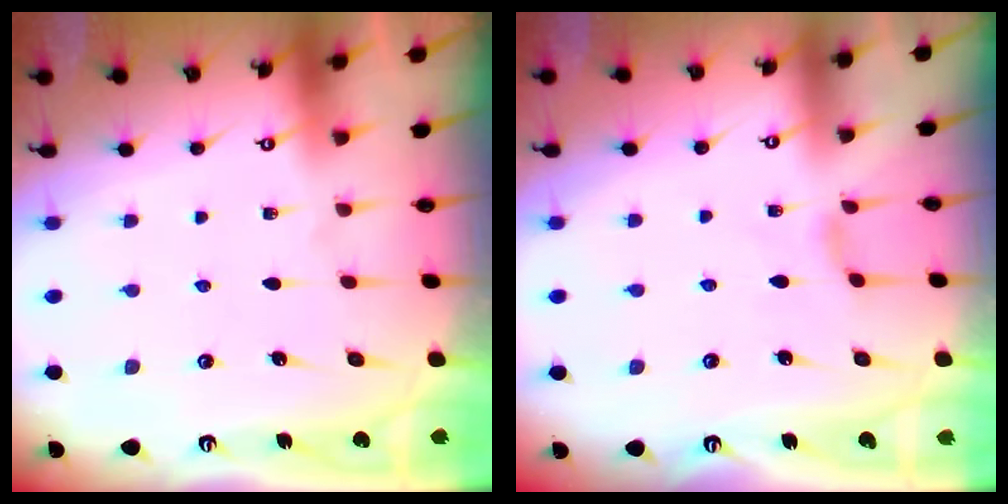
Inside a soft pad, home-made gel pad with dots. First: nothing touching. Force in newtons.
{"total": 1.8, "press": 1.8, "slide": 0.4}